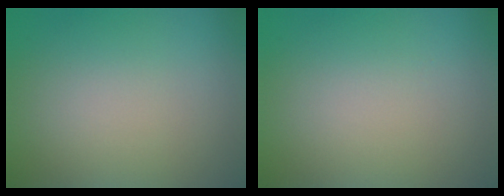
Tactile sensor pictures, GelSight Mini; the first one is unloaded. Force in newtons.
{"total": 0.0}